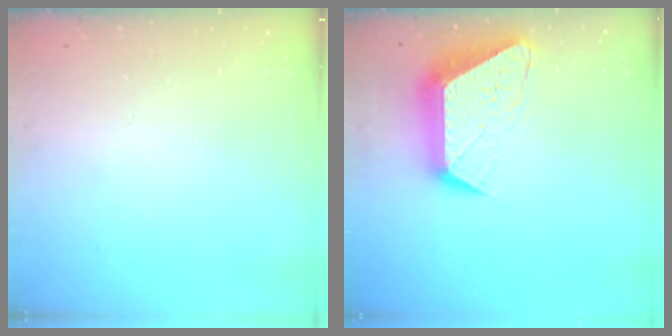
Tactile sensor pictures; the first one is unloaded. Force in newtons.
{"total": 13.9, "press": 13.9, "slide": 0.9}